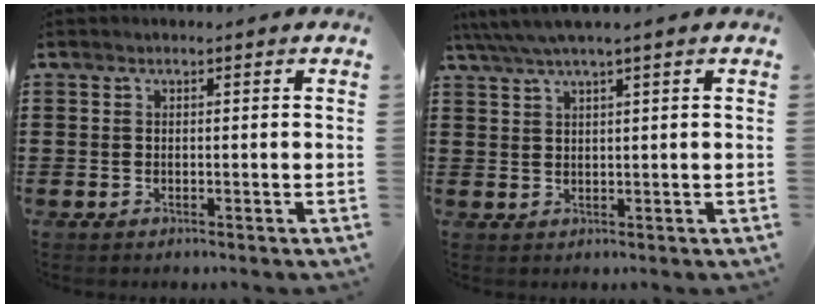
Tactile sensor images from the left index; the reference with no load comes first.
{"total": 2.9, "force": [2.0, -0.2, 2.1], "torque": [-0.044, 0.001, 0.035]}